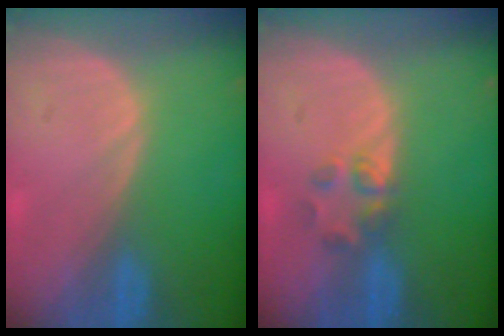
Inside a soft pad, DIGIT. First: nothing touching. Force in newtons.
{"total": 2.7, "press": 2.6, "slide": 0.9}